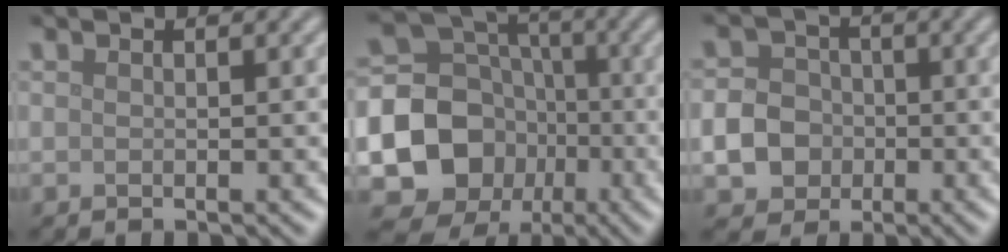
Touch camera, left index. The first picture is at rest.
{"total": 11.0, "force": [-2.9, 9.8, 4.1], "torque": [-0.083, -0.011, -0.071]}
{"total": 4.4, "force": [-1.0, 3.9, 1.9], "torque": [-0.032, 0.000, -0.030]}